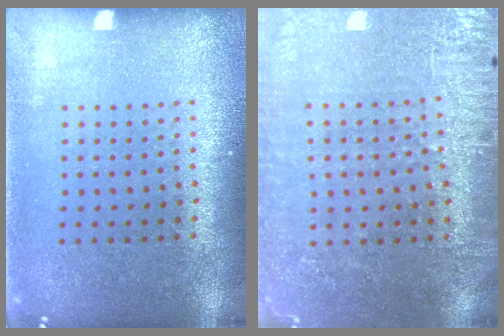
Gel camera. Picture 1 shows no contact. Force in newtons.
{"total": 3.0, "press": 2.8, "slide": 0.8}